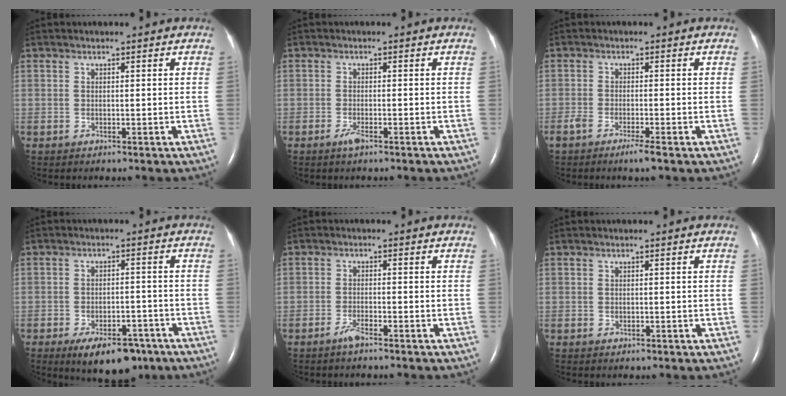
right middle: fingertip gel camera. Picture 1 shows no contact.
{"total": 1.7, "force": [-1.2, 0.2, 1.2], "torque": [-0.029, -0.003, -0.022]}
{"total": 3.1, "force": [-2.1, 0.0, 2.2], "torque": [-0.046, -0.007, -0.040]}
{"total": 10.1, "force": [-6.8, 4.5, 5.9], "torque": [-0.083, -0.002, -0.100]}
{"total": 2.0, "force": [-1.7, 0.0, 1.2], "torque": [-0.033, -0.003, -0.032]}
{"total": 0.0}